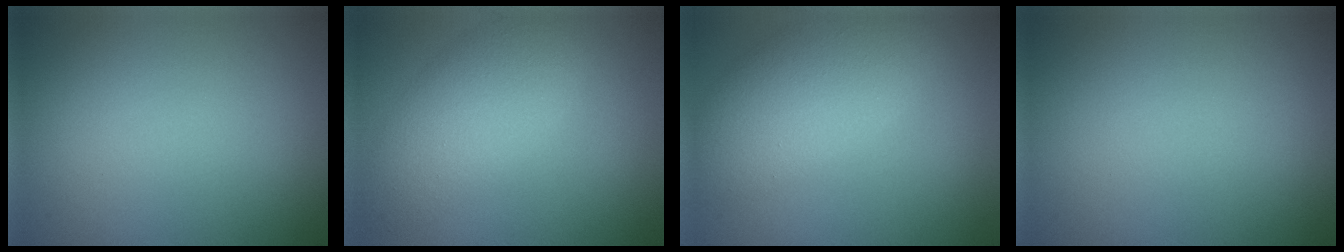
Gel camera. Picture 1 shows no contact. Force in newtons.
{"total": 5.4, "press": 5.4, "slide": 0.2}
{"total": 6.5, "press": 6.5, "slide": 0.4}
{"total": 0.0}